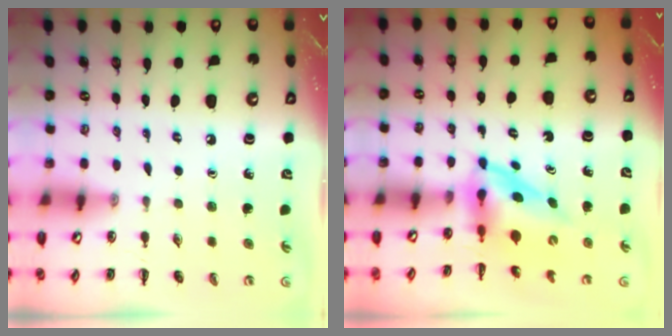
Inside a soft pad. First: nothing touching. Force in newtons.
{"total": 3.9, "press": 3.8, "slide": 0.6}